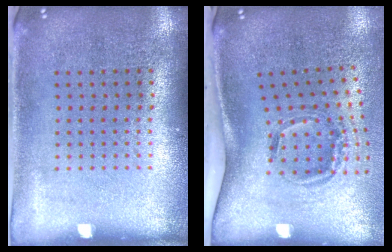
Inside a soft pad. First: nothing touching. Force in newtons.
{"total": 2.0, "press": 1.2, "slide": 1.6}